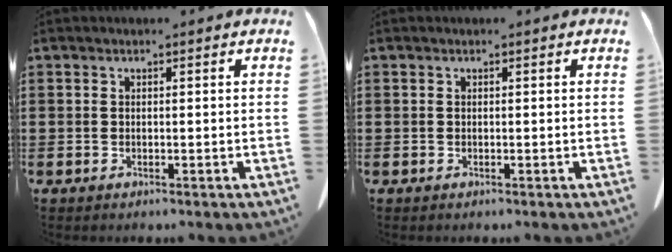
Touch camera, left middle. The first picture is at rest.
{"total": 0.0}